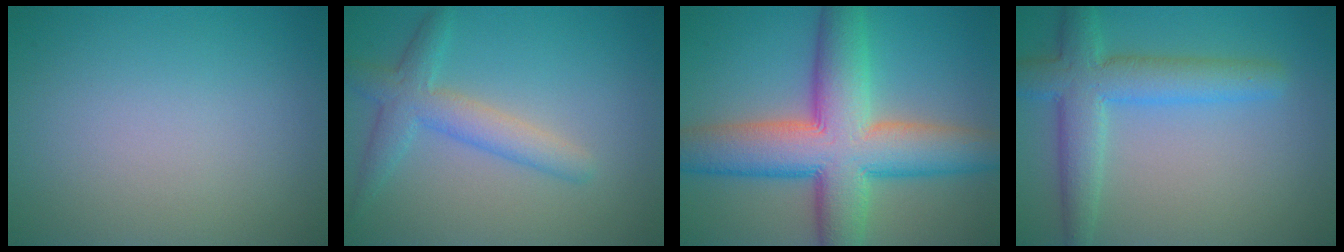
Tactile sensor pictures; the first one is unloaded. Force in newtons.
{"total": 3.6, "press": 3.6, "slide": 0.0}
{"total": 11.6, "press": 11.6, "slide": 0.7}
{"total": 5.5, "press": 5.5, "slide": 0.3}